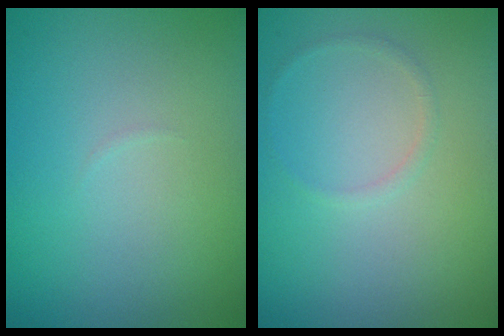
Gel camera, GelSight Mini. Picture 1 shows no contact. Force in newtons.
{"total": 0.6, "press": 0.6, "slide": 0.1}